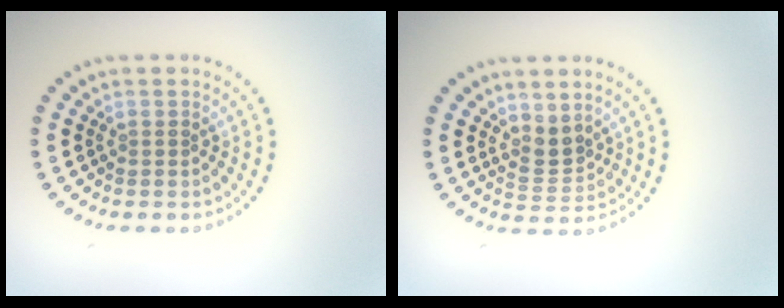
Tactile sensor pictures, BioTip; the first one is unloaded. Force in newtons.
{"total": 2.3, "press": 1.7, "slide": 1.6}